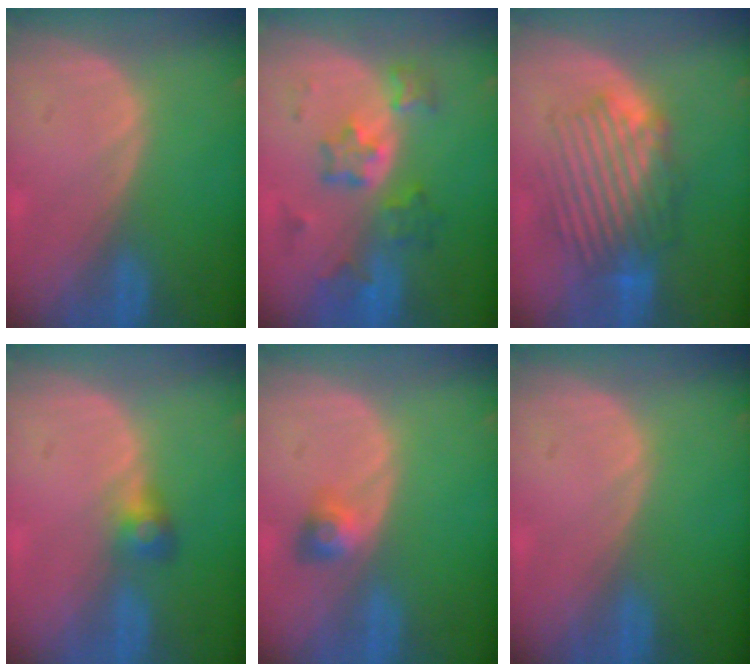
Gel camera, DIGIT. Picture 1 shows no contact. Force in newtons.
{"total": 6.8, "press": 6.6, "slide": 1.5}
{"total": 8.7, "press": 8.4, "slide": 2.1}
{"total": 2.7, "press": 2.6, "slide": 0.8}
{"total": 3.0, "press": 2.7, "slide": 1.3}
{"total": 0.0}